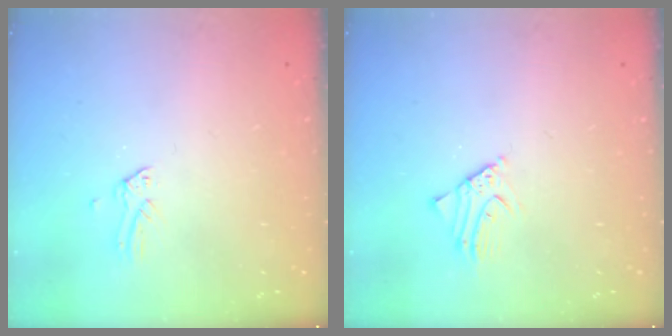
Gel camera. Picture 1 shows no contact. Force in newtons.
{"total": 2.7, "press": 2.6, "slide": 0.2}